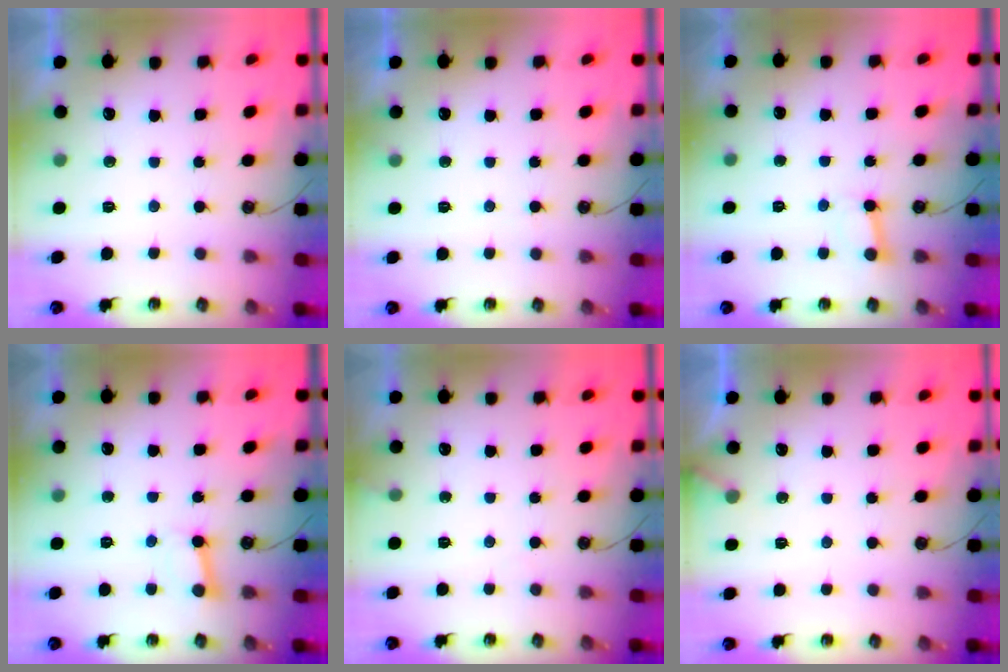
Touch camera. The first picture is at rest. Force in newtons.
{"total": 4.0, "press": 4.0, "slide": 0.3}
{"total": 3.0, "press": 3.0, "slide": 0.3}
{"total": 3.1, "press": 3.1, "slide": 0.1}
{"total": 4.8, "press": 4.7, "slide": 0.2}
{"total": 2.4, "press": 2.4, "slide": 0.1}